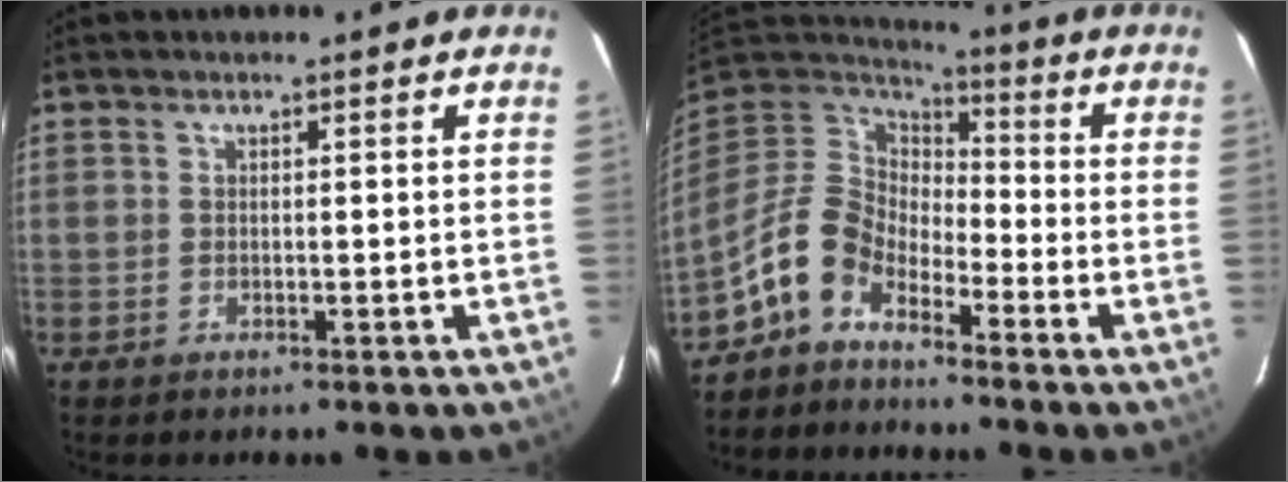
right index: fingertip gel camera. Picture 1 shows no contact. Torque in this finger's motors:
{"motor_torque": [0.90, -0.76, 0.51, 0.04]}